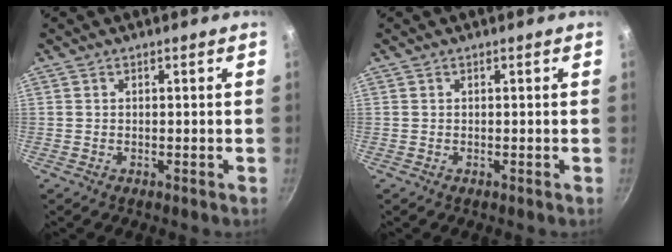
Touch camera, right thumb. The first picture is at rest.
{"total": 0.0}